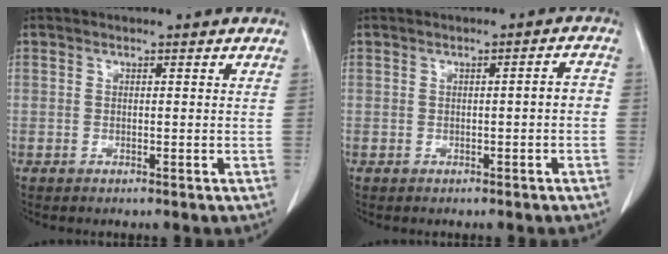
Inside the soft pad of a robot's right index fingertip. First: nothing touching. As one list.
[{"total": 2.0, "force": [-0.4, 0.4, 2.0], "torque": [-0.027, 0.006, -0.005]}]